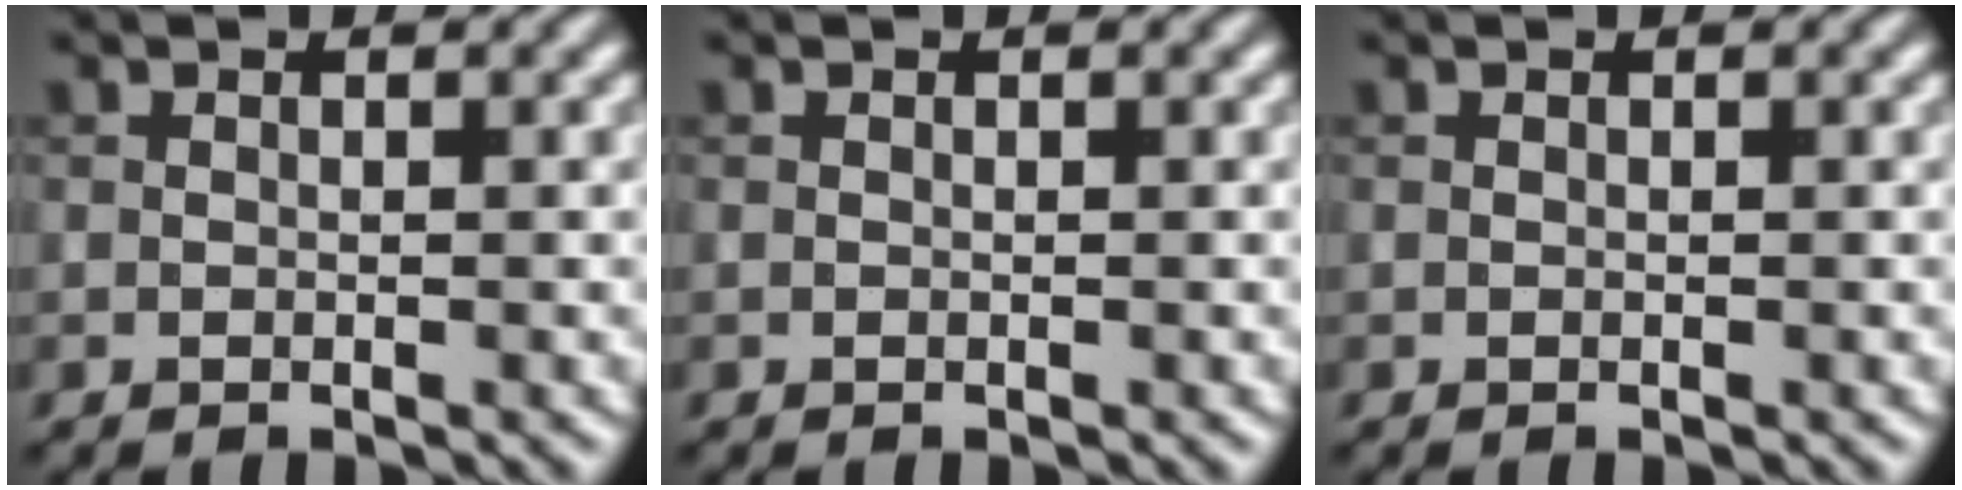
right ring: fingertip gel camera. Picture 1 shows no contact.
{"total": 0.0}
{"total": 0.0}